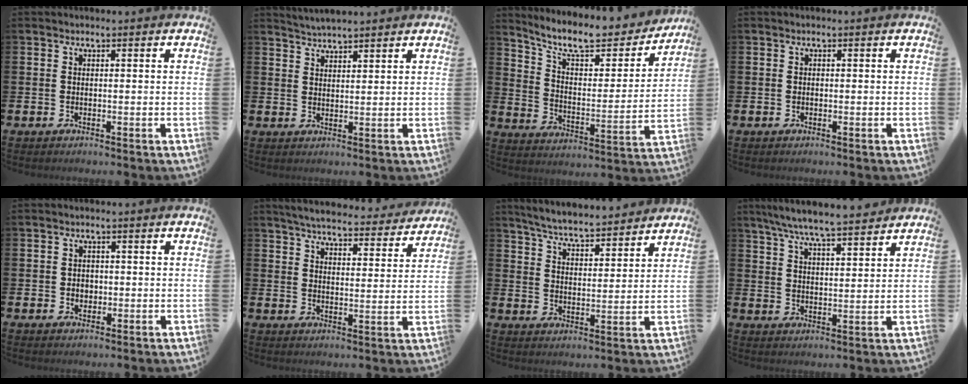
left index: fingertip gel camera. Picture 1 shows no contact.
{"total": 2.6, "force": [2.6, -0.1, 0.0], "torque": [-0.016, -0.006, 0.050]}
{"total": 9.8, "force": [8.5, 2.9, 4.0], "torque": [-0.104, -0.057, 0.144]}
{"total": 0.0}
{"total": 1.7, "force": [-0.1, 1.5, 0.8], "torque": [0.004, 0.001, -0.008]}
{"total": 5.4, "force": [5.2, 0.6, 1.3], "torque": [-0.044, -0.034, 0.088]}
{"total": 5.8, "force": [5.7, 0.3, 1.0], "torque": [-0.048, -0.040, 0.099]}
{"total": 6.7, "force": [6.3, 0.2, 2.3], "torque": [-0.072, -0.031, 0.112]}